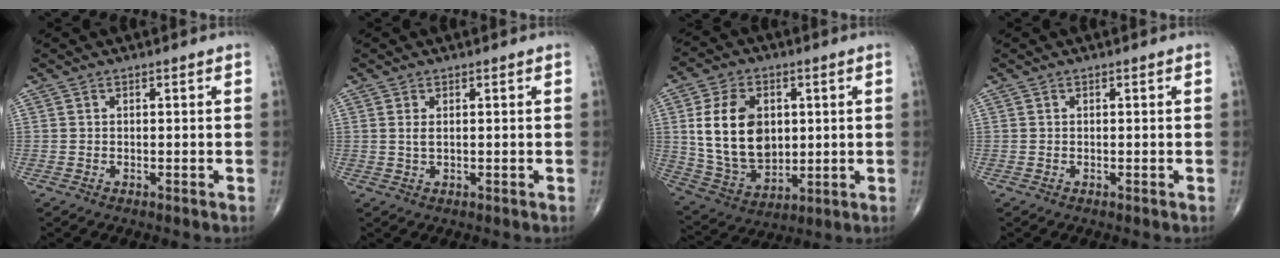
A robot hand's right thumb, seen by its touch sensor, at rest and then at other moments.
{"total": 1.6, "force": [0.4, 0.7, 1.3], "torque": [-0.028, -0.001, 0.013]}
{"total": 16.5, "force": [2.7, 11.4, 11.6], "torque": [-0.181, -0.012, 0.063]}
{"total": 0.0}